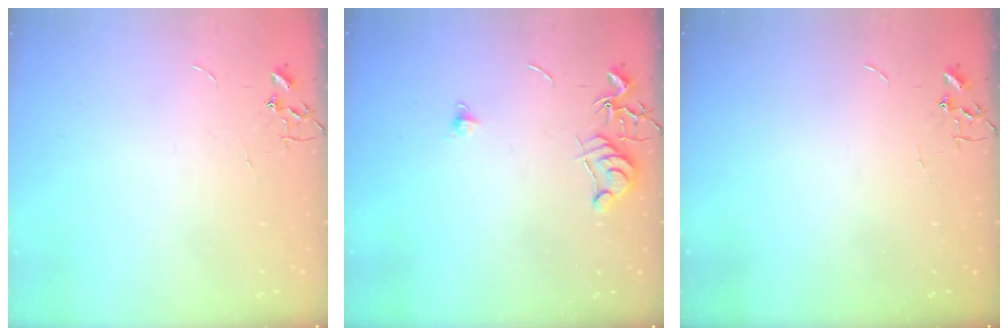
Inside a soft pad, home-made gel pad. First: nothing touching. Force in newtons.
{"total": 7.3, "press": 7.3, "slide": 0.7}
{"total": 0.0}